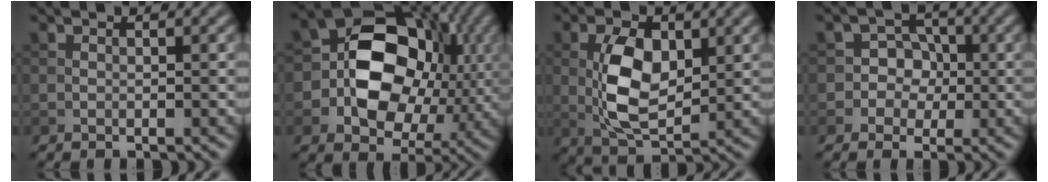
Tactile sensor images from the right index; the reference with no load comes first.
{"total": 11.7, "force": [0.0, 8.8, 7.7], "torque": [-0.112, 0.003, -0.014]}
{"total": 6.5, "force": [0.7, 3.7, 5.4], "torque": [-0.112, -0.002, 0.019]}
{"total": 3.5, "force": [-0.6, 3.4, 0.8], "torque": [0.008, 0.018, -0.030]}